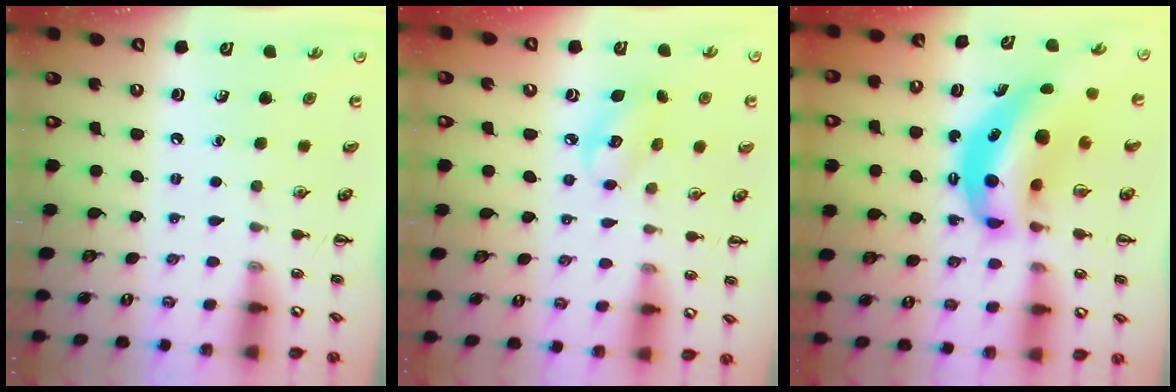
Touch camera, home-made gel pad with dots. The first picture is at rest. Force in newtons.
{"total": 6.7, "press": 6.7, "slide": 1.1}
{"total": 11.5, "press": 11.2, "slide": 2.4}